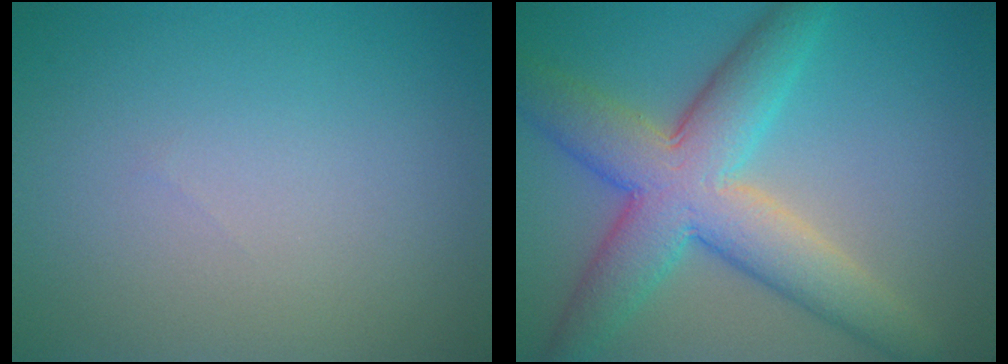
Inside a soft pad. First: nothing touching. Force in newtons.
{"total": 8.7, "press": 8.7, "slide": 0.4}